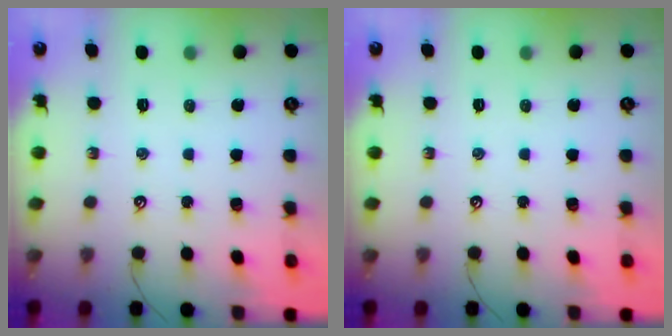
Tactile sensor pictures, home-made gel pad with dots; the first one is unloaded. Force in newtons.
{"total": 0.0}